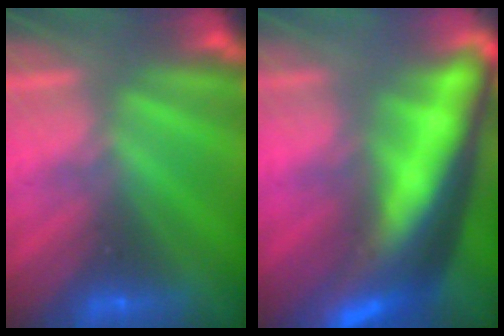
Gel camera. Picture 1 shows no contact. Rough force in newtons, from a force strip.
{"total": 6.8}